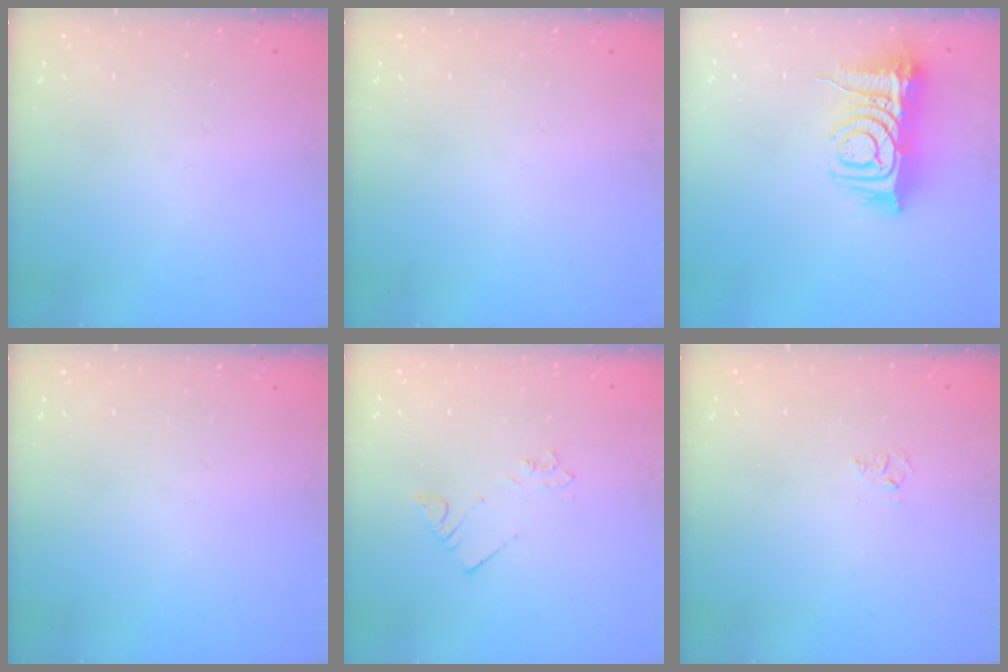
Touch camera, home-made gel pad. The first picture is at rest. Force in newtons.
{"total": 0.0}
{"total": 12.8, "press": 12.7, "slide": 1.6}
{"total": 0.0}
{"total": 2.7, "press": 2.7, "slide": 0.3}
{"total": 3.8, "press": 3.8, "slide": 0.4}